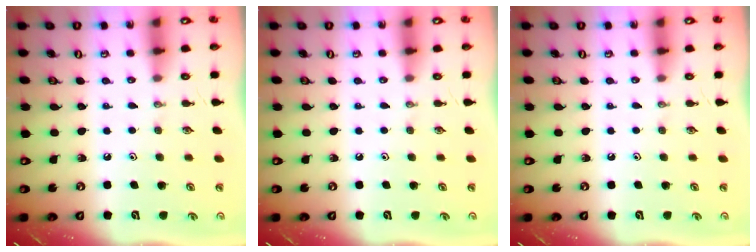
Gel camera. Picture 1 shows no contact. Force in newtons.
{"total": 0.0}
{"total": 0.0}